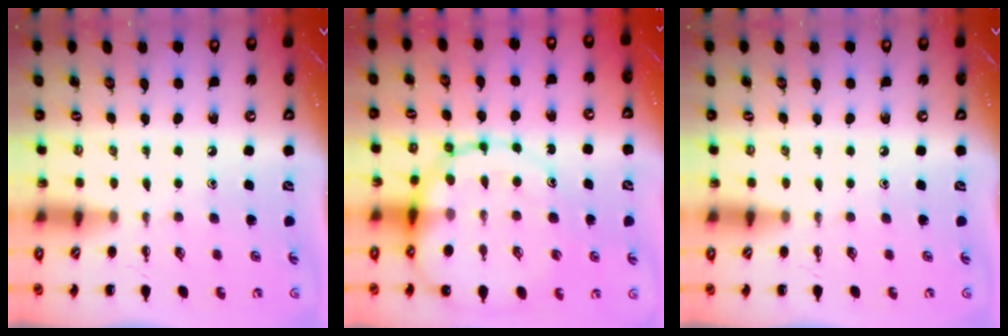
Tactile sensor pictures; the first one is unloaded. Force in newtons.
{"total": 17.9, "press": 17.6, "slide": 3.0}
{"total": 0.0}